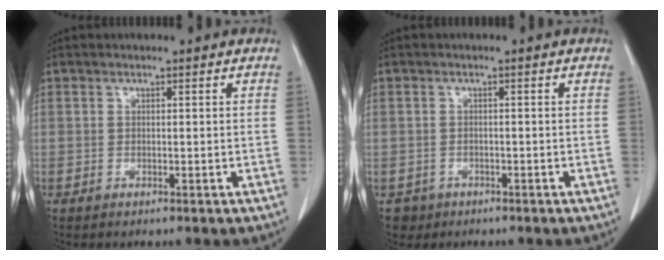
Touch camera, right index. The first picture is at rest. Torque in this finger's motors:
{"motor_torque": [-0.17, -0.03, -0.53, -0.11]}